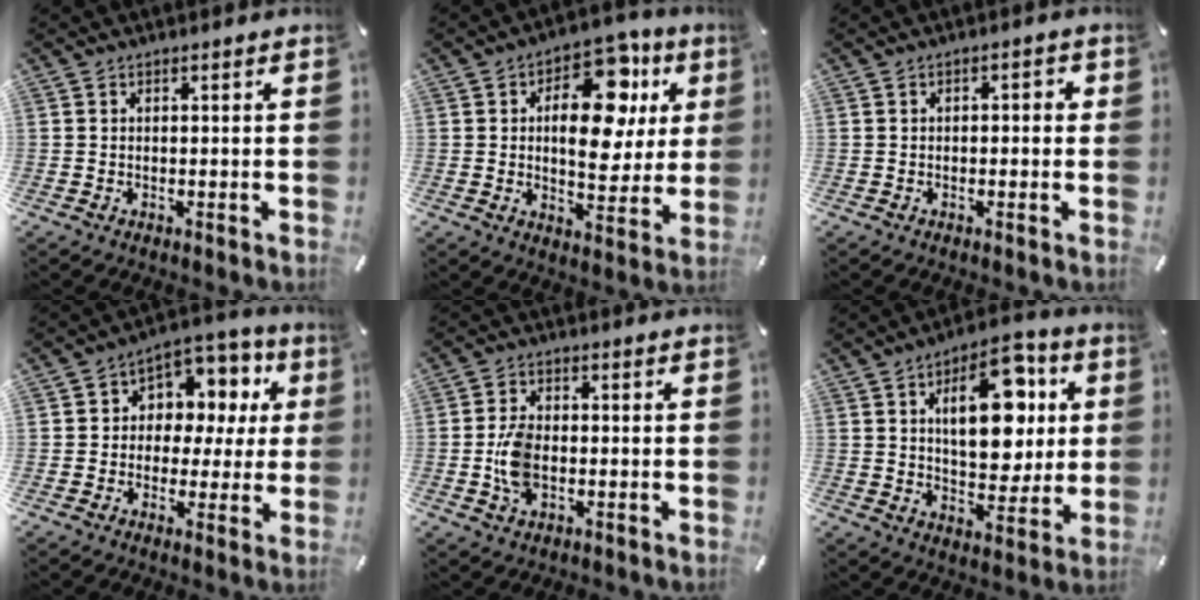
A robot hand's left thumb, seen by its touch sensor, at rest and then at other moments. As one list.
[{"total": 17.6, "force": [6.0, 10.2, 13.0], "torque": [-0.165, -0.030, 0.097]}, {"total": 1.6, "force": [-0.6, 1.0, 1.1], "torque": [-0.018, 0.008, -0.014]}, {"total": 8.7, "force": [2.1, 7.5, 3.9], "torque": [-0.055, -0.020, 0.038]}, {"total": 6.6, "force": [-1.1, 4.3, 4.9], "torque": [-0.111, 0.001, -0.022]}, {"total": 18.4, "force": [5.5, 10.5, 14.1], "torque": [-0.200, -0.007, 0.089]}]